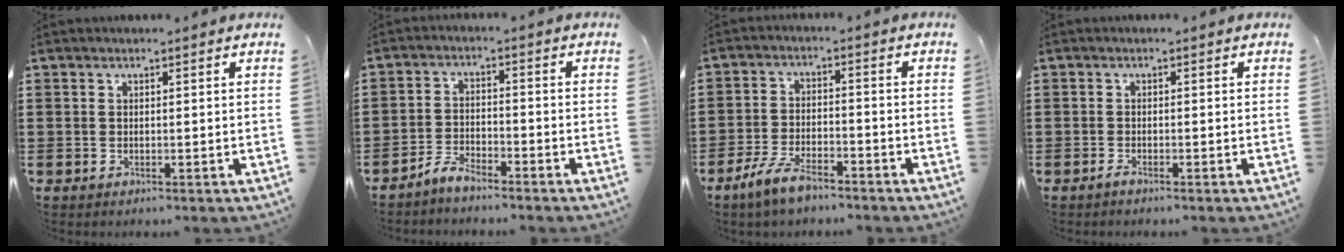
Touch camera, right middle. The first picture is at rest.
{"total": 3.7, "force": [-3.5, 0.6, 0.8], "torque": [-0.025, 0.005, -0.072]}
{"total": 6.1, "force": [-4.7, 1.7, 3.5], "torque": [-0.085, -0.003, -0.091]}
{"total": 0.9, "force": [-0.8, 0.0, 0.5], "torque": [-0.013, -0.006, -0.014]}